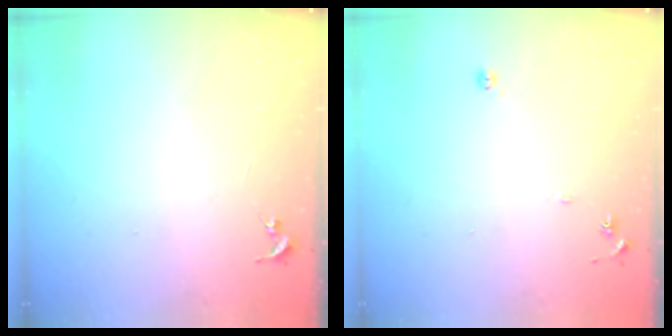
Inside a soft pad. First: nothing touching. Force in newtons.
{"total": 5.8, "press": 5.8, "slide": 0.6}